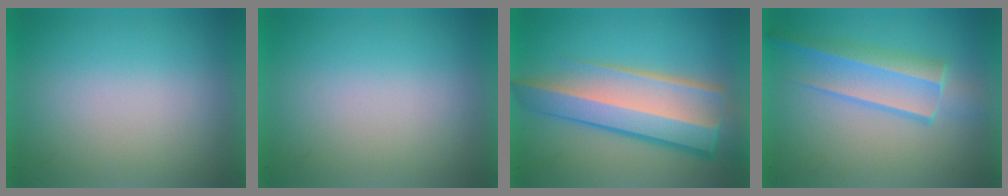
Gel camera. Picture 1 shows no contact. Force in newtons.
{"total": 0.0}
{"total": 8.8}
{"total": 3.2}